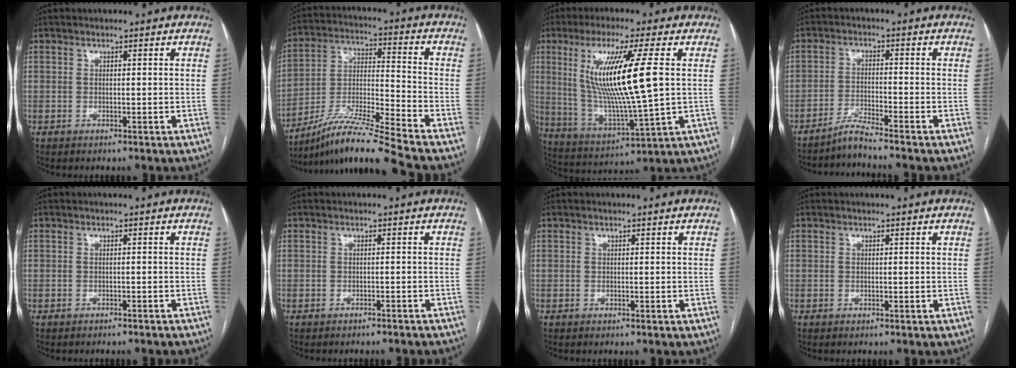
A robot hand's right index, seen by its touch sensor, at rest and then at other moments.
{"total": 16.0, "force": [-13.8, -2.5, 7.7], "torque": [-0.149, -0.005, -0.251]}
{"total": 16.5, "force": [3.2, 0.4, 16.2], "torque": [-0.322, -0.014, 0.061]}
{"total": 3.9, "force": [-3.6, -1.4, 0.9], "torque": [-0.022, -0.018, -0.070]}
{"total": 3.3, "force": [-3.1, 0.3, 1.2], "torque": [-0.019, -0.001, -0.036]}
{"total": 5.1, "force": [-4.8, 0.9, 1.5], "torque": [-0.021, -0.007, -0.051]}
{"total": 0.0}
{"total": 0.0}